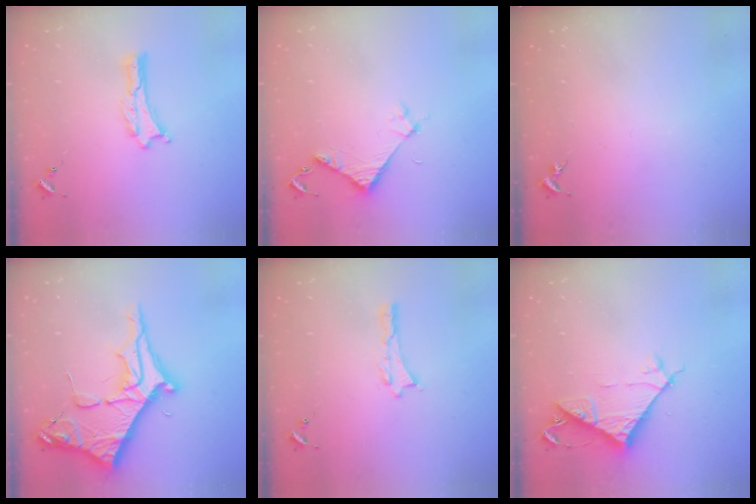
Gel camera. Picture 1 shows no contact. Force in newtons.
{"total": 3.9, "press": 3.9, "slide": 0.3}
{"total": 0.0}
{"total": 10.1, "press": 10.1, "slide": 1.1}
{"total": 0.0}
{"total": 7.0, "press": 7.0, "slide": 0.7}